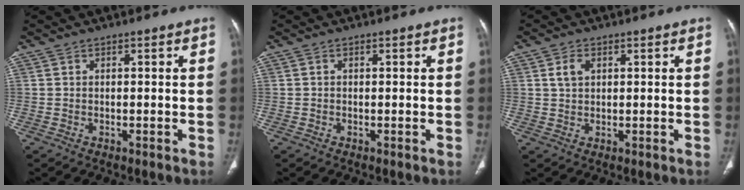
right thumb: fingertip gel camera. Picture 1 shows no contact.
{"total": 0.0}
{"total": 2.9, "force": [1.0, 1.9, 1.9], "torque": [-0.034, 0.002, 0.022]}